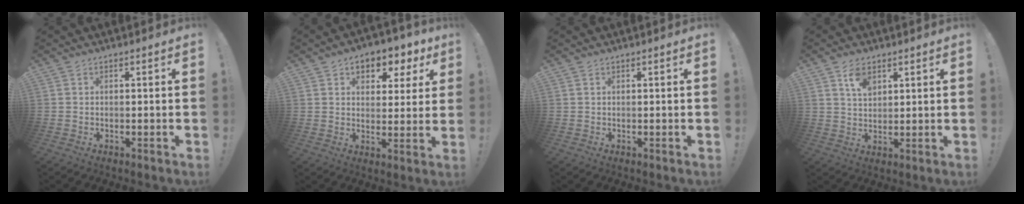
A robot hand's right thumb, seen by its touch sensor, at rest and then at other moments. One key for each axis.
{"total": 6.8, "fx": 3.4, "fy": 5.0, "fz": 3.2, "tx": -0.038, "ty": -0.019, "tz": 0.064}
{"total": 0.6, "fx": 0.5, "fy": 0.3, "fz": 0.2, "tx": -0.002, "ty": 0.000, "tz": 0.009}
{"total": 6.3, "fx": 3.5, "fy": 3.8, "fz": 3.6, "tx": -0.056, "ty": -0.011, "tz": 0.063}